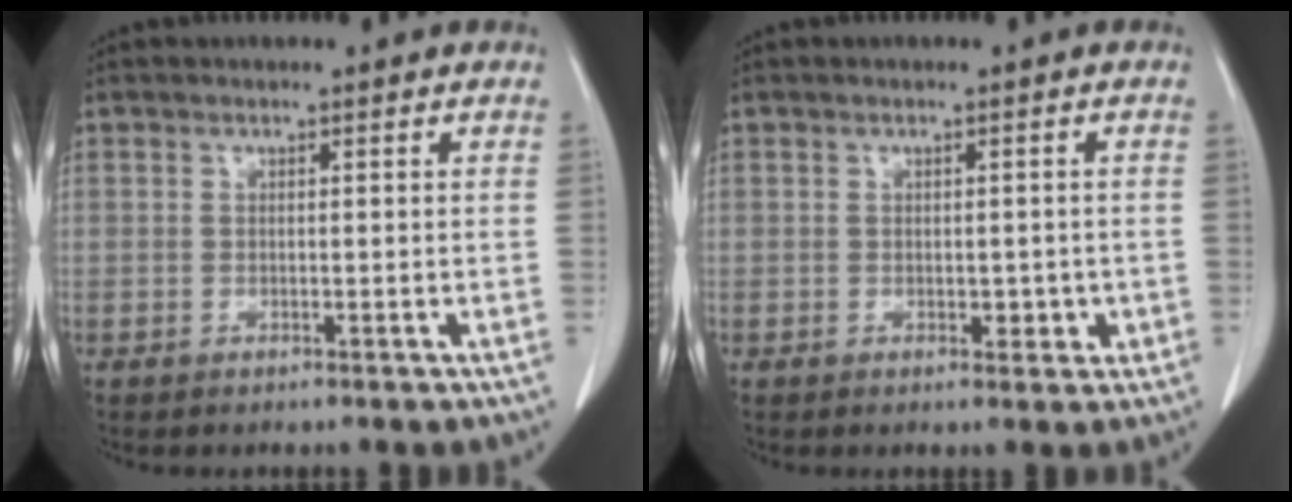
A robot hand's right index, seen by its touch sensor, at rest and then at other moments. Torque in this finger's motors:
{"motor_torque": [0.00, 0.09, 0.00, 0.01]}